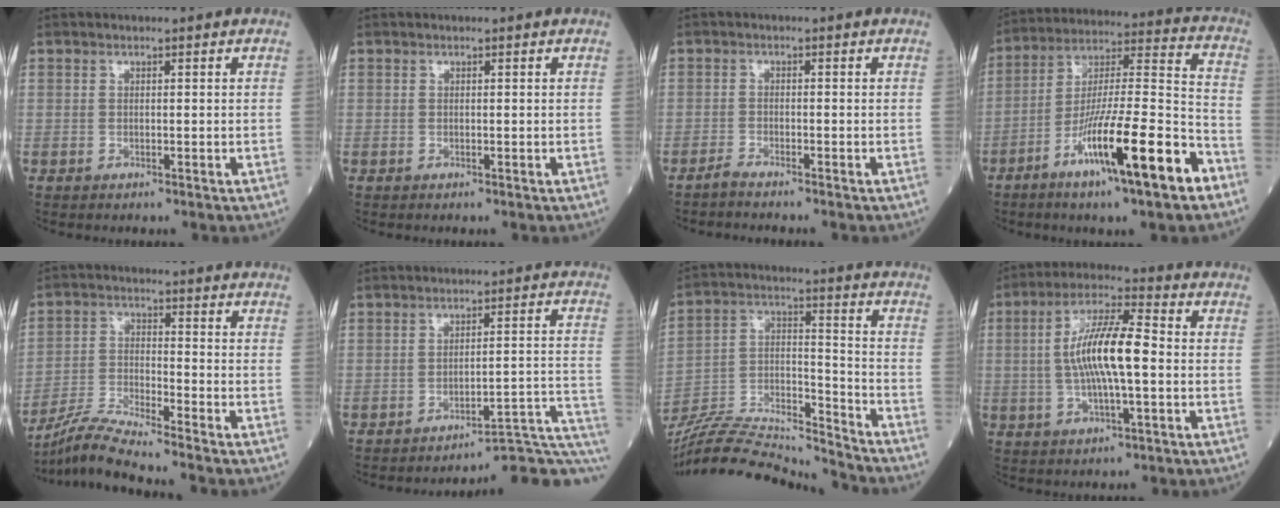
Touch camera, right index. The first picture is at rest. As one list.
[{"total": 0.0}, {"total": 1.9, "force": [-1.8, -0.2, 0.5], "torque": [-0.014, -0.002, -0.031]}, {"total": 18.5, "force": [-9.6, 1.2, 15.8], "torque": [-0.276, -0.021, -0.161]}, {"total": 8.2, "force": [-7.6, -2.0, 2.4], "torque": [-0.054, -0.018, -0.145]}, {"total": 11.6, "force": [-11.1, -1.3, 3.3], "torque": [-0.010, 0.027, -0.142]}, {"total": 19.2, "force": [-18.6, 0.4, 4.9], "torque": [-0.096, 0.018, -0.318]}, {"total": 11.4, "force": [-0.3, 2.3, 11.2], "torque": [-0.212, 0.014, -0.009]}]